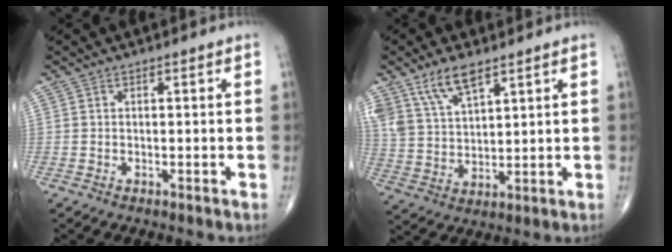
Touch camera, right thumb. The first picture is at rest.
{"total": 9.4, "force": [6.3, 3.9, 5.7], "torque": [-0.104, -0.024, 0.131]}